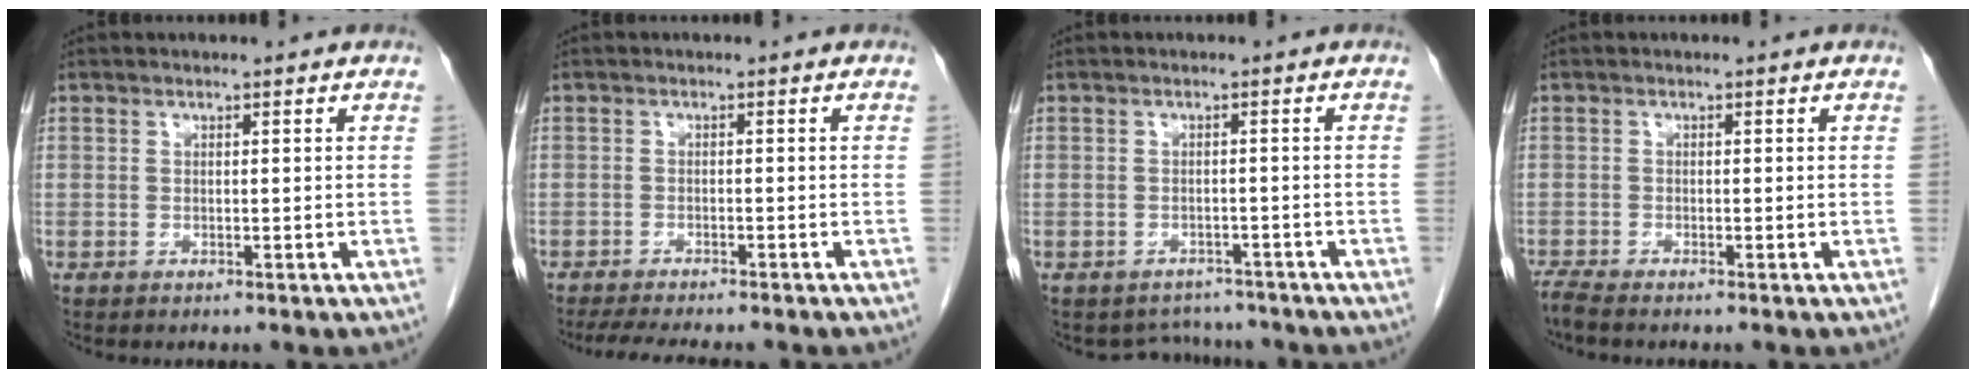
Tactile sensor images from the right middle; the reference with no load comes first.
{"total": 8.5, "force": [-7.4, 1.2, 4.0], "torque": [-0.060, -0.014, -0.108]}
{"total": 4.2, "force": [-3.8, 1.7, -0.5], "torque": [0.006, 0.011, -0.049]}
{"total": 1.6, "force": [-1.5, -0.4, 0.5], "torque": [-0.024, -0.010, -0.034]}